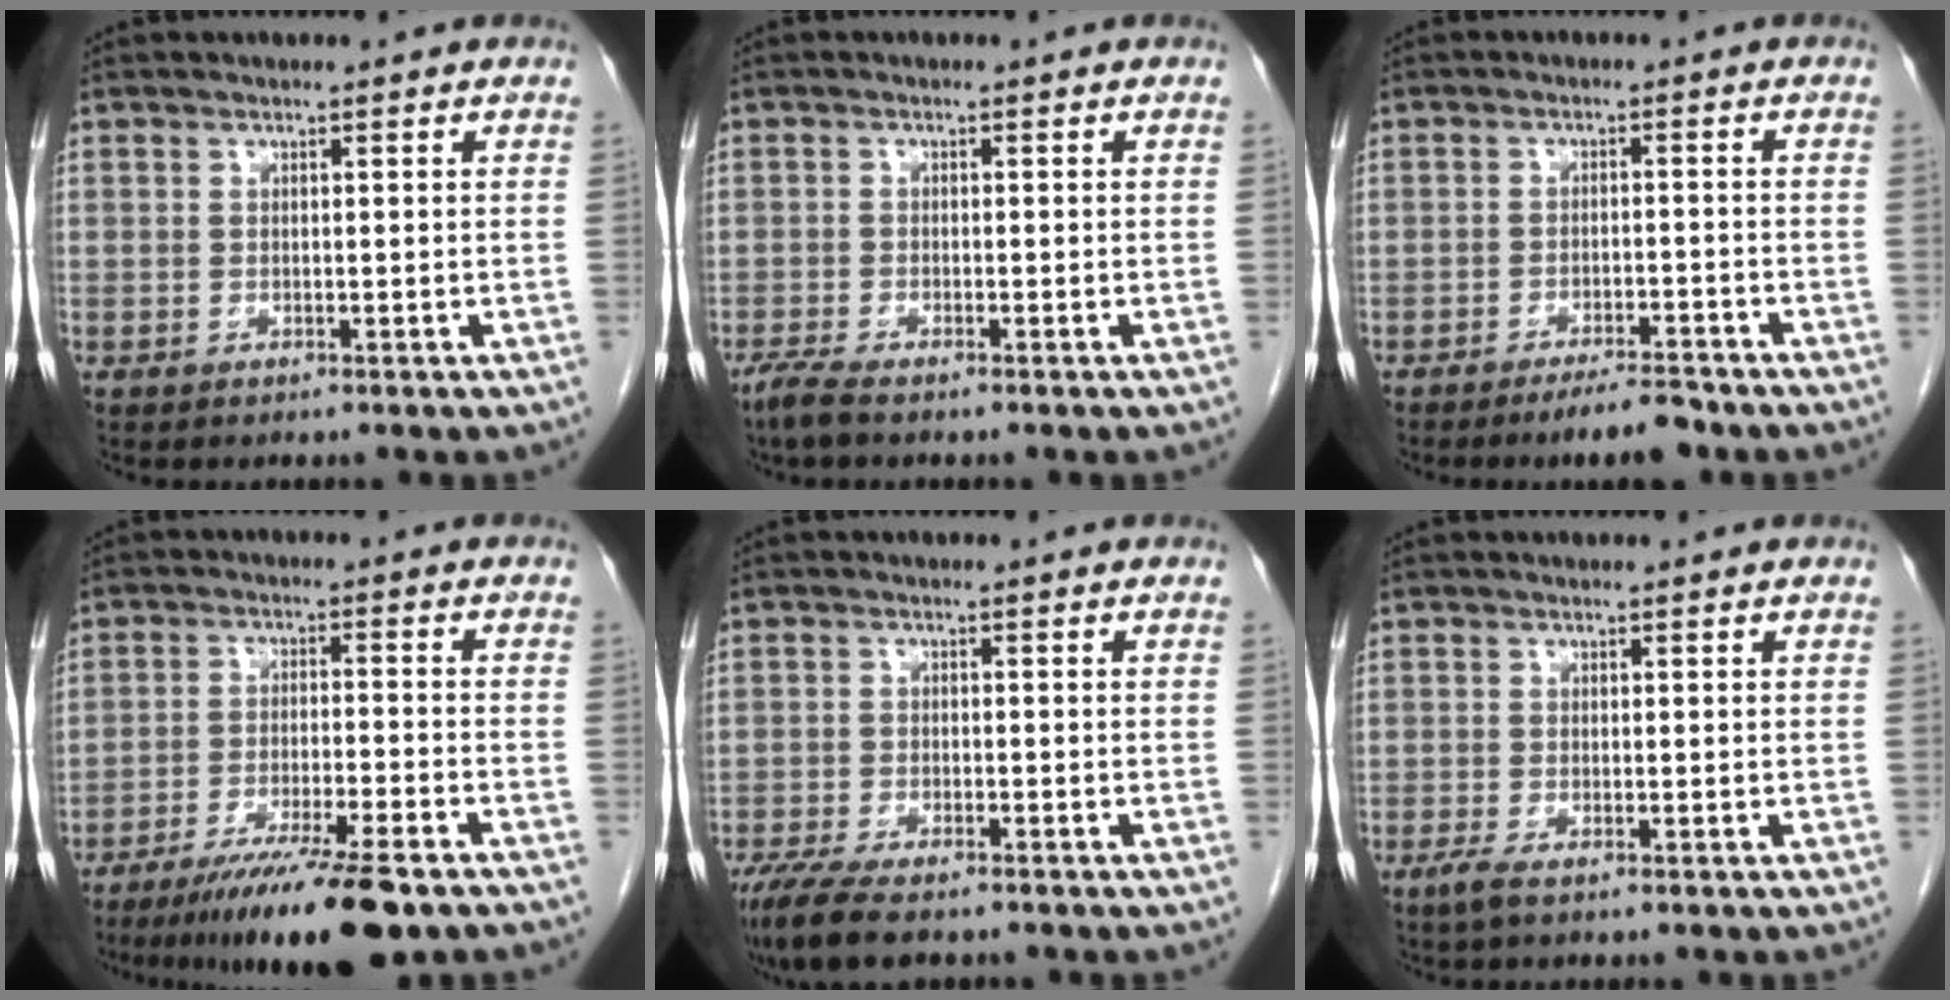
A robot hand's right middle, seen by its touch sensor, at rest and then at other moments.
{"total": 2.3, "force": [-2.0, -0.1, 1.2], "torque": [-0.031, -0.008, -0.045]}
{"total": 5.0, "force": [-4.2, 0.5, 2.7], "torque": [-0.040, -0.008, -0.069]}
{"total": 13.6, "force": [-9.9, 0.7, 9.3], "torque": [-0.144, -0.036, -0.159]}
{"total": 8.6, "force": [-6.7, 2.0, 5.0], "torque": [-0.084, -0.019, -0.112]}
{"total": 1.3, "force": [-0.8, 0.1, 1.0], "torque": [-0.027, -0.007, -0.023]}